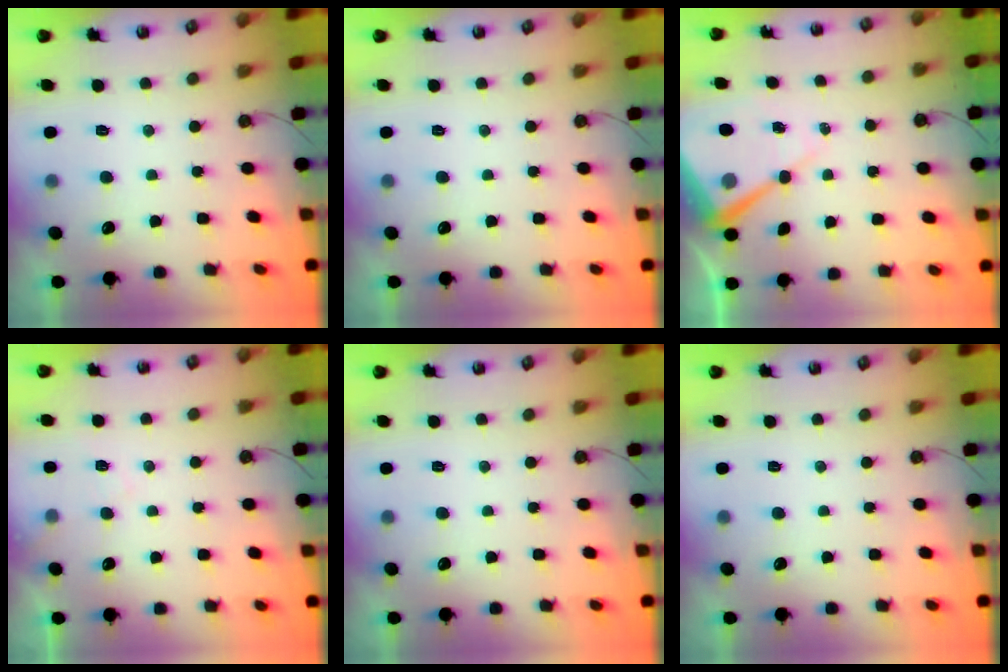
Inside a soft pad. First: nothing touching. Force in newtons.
{"total": 0.0}
{"total": 11.7, "press": 11.6, "slide": 1.1}
{"total": 5.4, "press": 5.3, "slide": 0.8}
{"total": 0.0}
{"total": 0.0}